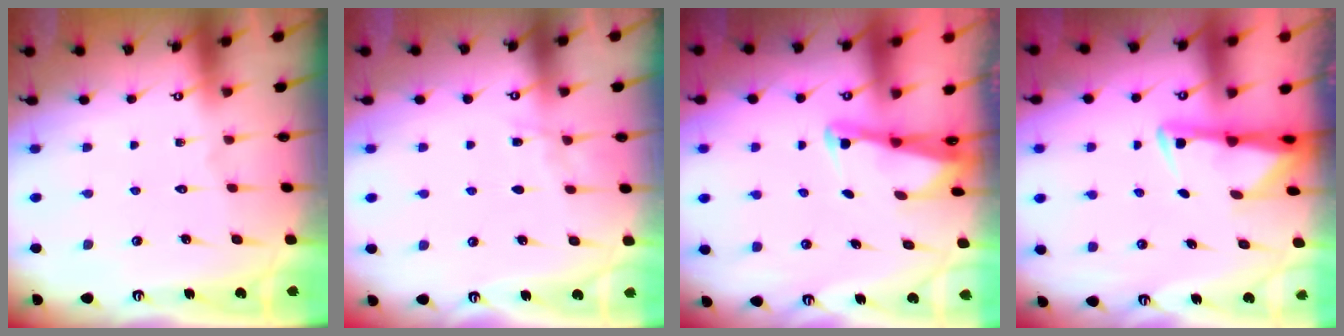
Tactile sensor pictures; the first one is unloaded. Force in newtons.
{"total": 3.5, "press": 3.5, "slide": 0.4}
{"total": 2.5, "press": 2.5, "slide": 0.2}
{"total": 2.9, "press": 2.8, "slide": 0.6}